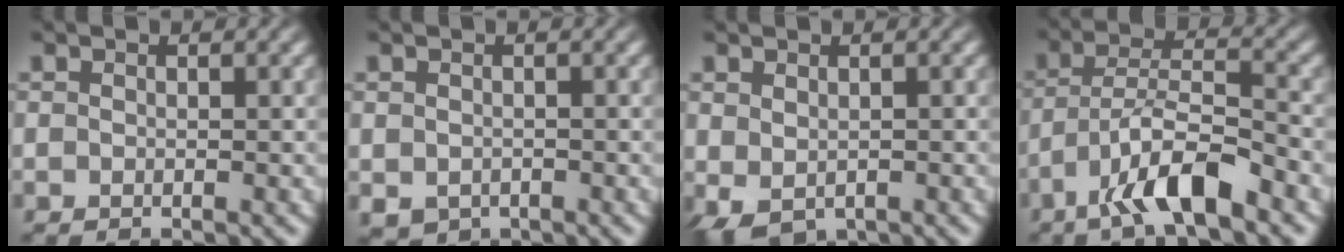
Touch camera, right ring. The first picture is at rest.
{"total": 2.3, "force": [-1.0, 1.9, 0.6], "torque": [-0.020, -0.027, 0.002]}
{"total": 2.6, "force": [-1.1, 2.0, 1.2], "torque": [-0.031, -0.018, 0.002]}
{"total": 5.7, "force": [-2.3, 2.7, 4.5], "torque": [-0.088, -0.020, -0.034]}